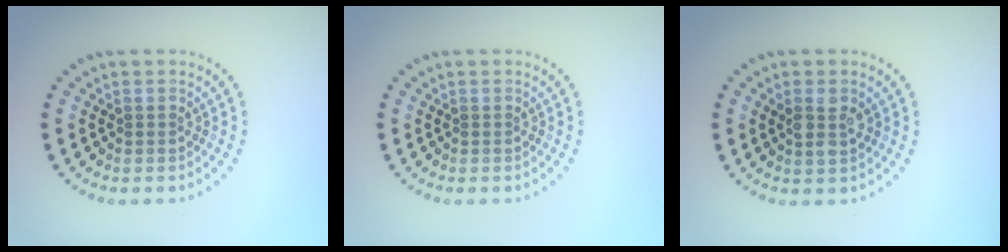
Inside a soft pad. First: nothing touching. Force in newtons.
{"total": 0.0}
{"total": 2.2, "press": 2.1, "slide": 0.6}